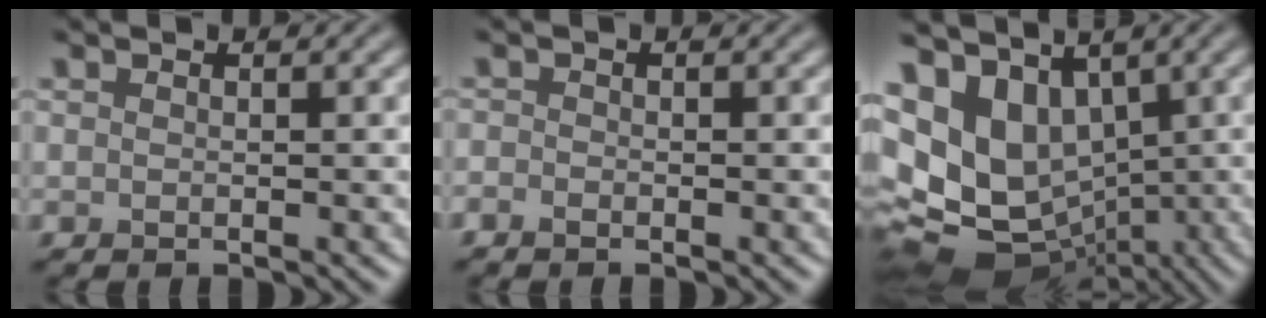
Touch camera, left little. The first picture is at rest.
{"total": 0.7, "force": [-0.6, 0.3, 0.3], "torque": [-0.003, -0.002, -0.013]}
{"total": 12.0, "force": [0.1, 9.6, 7.2], "torque": [-0.146, -0.015, 0.033]}